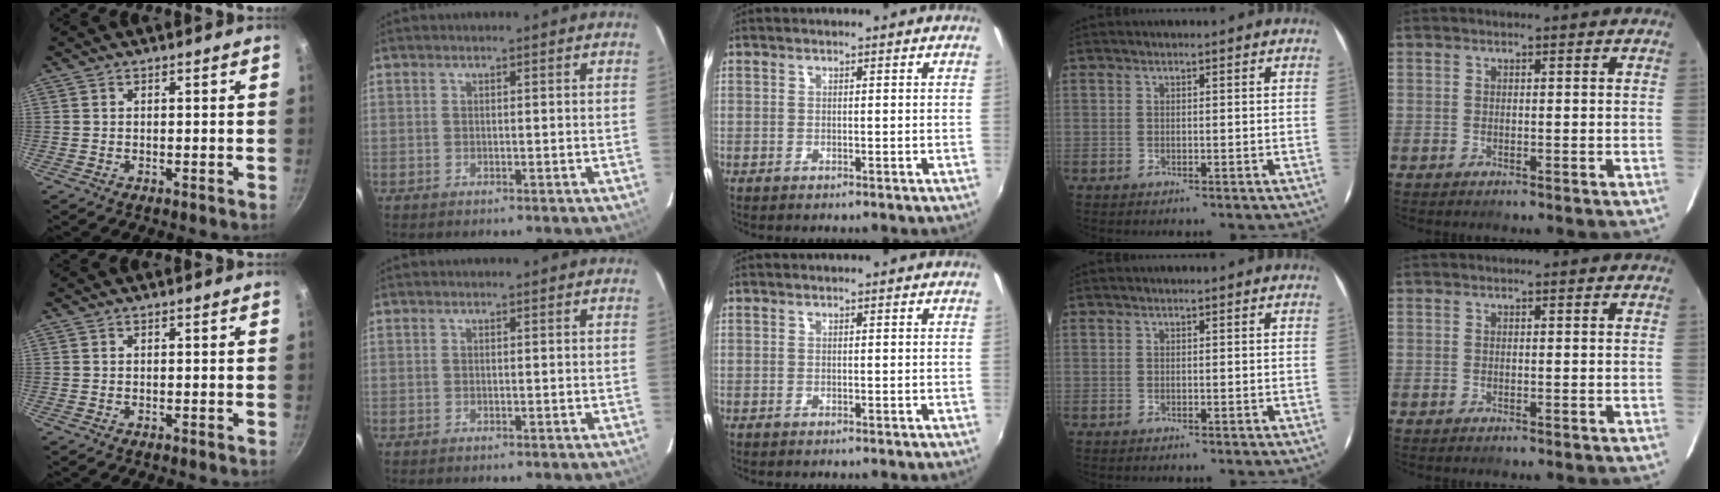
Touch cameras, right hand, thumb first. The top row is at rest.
{}